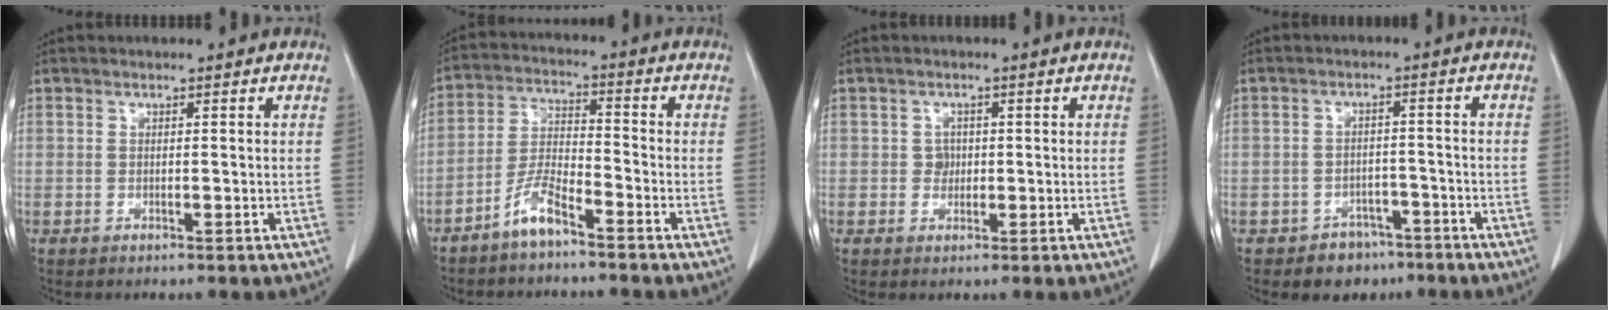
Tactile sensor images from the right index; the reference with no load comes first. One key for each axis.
{"total": 6.0, "fx": -4.5, "fy": 1.1, "fz": 3.8, "tx": -0.086, "ty": -0.001, "tz": -0.093}
{"total": 1.7, "fx": 0.0, "fy": 1.5, "fz": 0.6, "tx": -0.007, "ty": 0.003, "tz": 0.000}
{"total": 4.8, "fx": -3.4, "fy": 3.3, "fz": 0.9, "tx": -0.010, "ty": 0.011, "tz": -0.045}